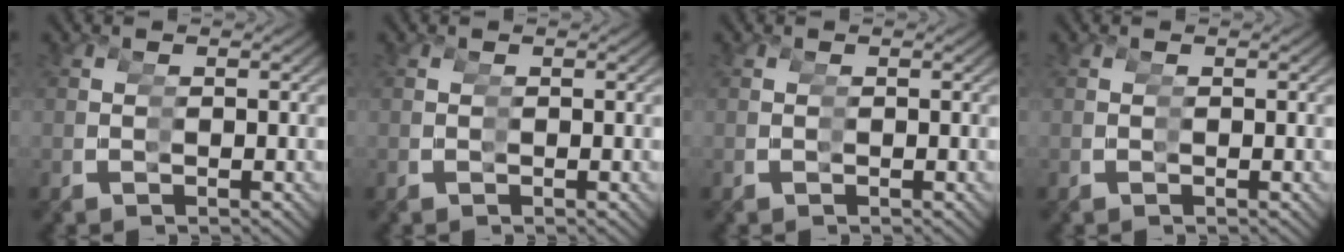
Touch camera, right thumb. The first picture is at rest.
{"total": 0.0}
{"total": 0.0}
{"total": 0.0}